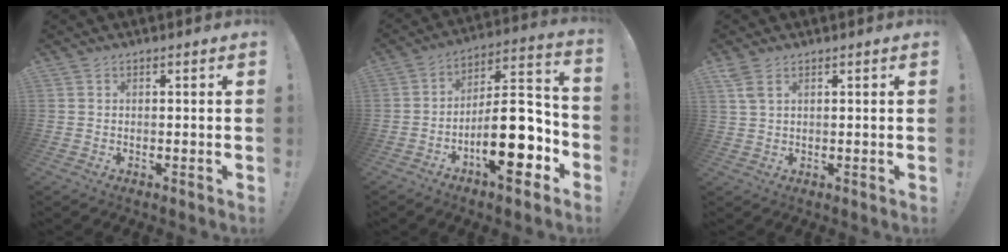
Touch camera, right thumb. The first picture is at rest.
{"total": 19.9, "force": [-7.3, 7.6, 16.9], "torque": [-0.261, 0.044, -0.112]}
{"total": 3.8, "force": [2.2, 1.6, 2.7], "torque": [-0.056, -0.003, 0.043]}